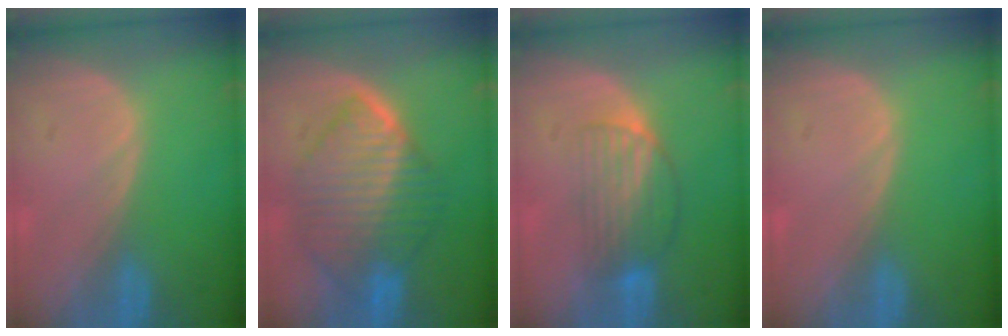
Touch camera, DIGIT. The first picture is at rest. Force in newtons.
{"total": 10.6, "press": 10.5, "slide": 0.9}
{"total": 6.6, "press": 5.6, "slide": 3.4}
{"total": 0.0}